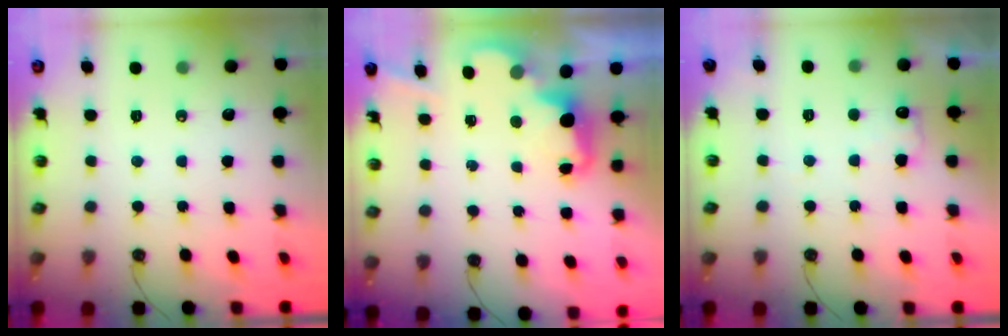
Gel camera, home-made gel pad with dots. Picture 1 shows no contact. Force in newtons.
{"total": 2.4, "press": 2.3, "slide": 0.5}
{"total": 7.0, "press": 7.0, "slide": 0.3}